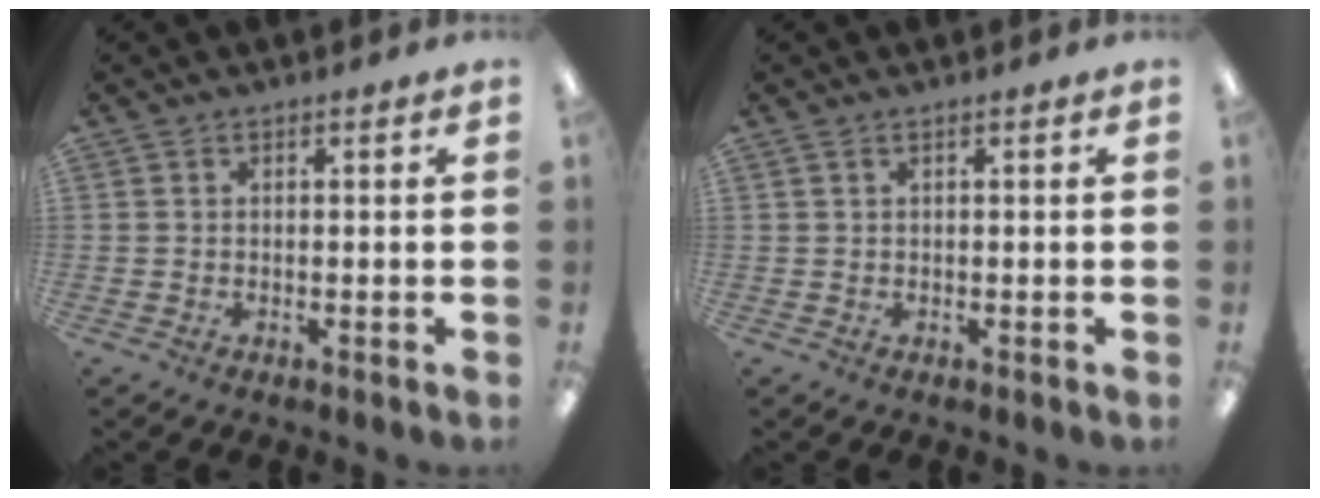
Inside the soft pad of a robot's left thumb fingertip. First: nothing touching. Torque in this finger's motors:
{"motor_torque": [-0.02, 0.12, -0.19, 0.17, 0.00]}